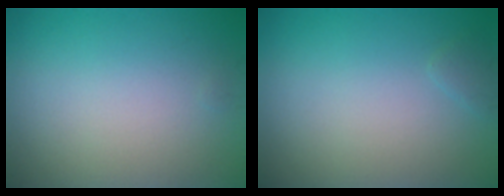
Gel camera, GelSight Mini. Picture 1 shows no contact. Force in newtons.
{"total": 0.6, "press": 0.6, "slide": 0.1}